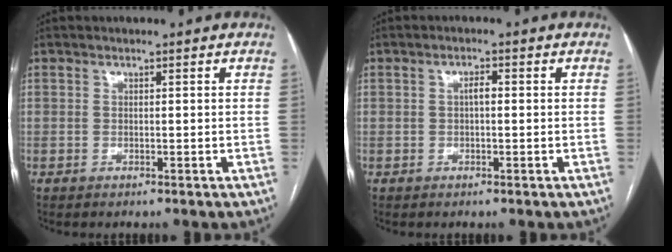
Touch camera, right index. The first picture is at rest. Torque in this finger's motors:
{"motor_torque": [0.23, 0.06, 0.16, 0.04]}